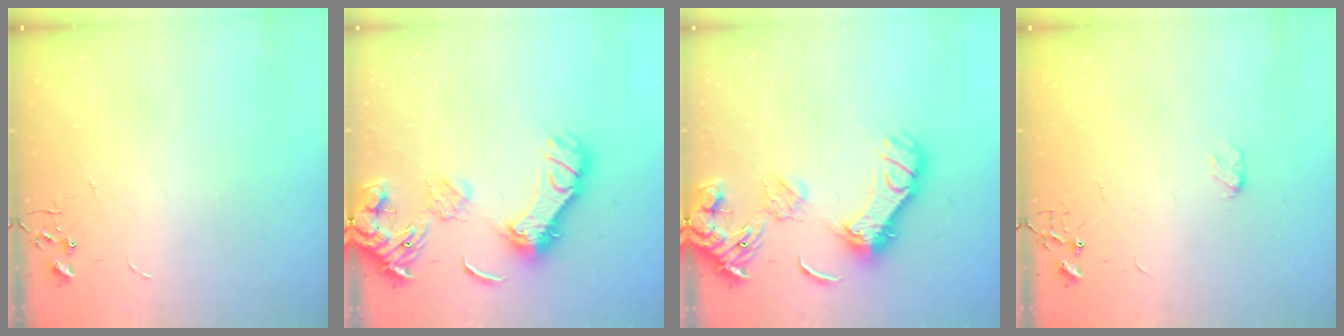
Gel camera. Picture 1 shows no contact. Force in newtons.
{"total": 17.1, "press": 17.0, "slide": 2.4}
{"total": 17.1, "press": 17.0, "slide": 2.4}
{"total": 3.3, "press": 3.3, "slide": 0.6}